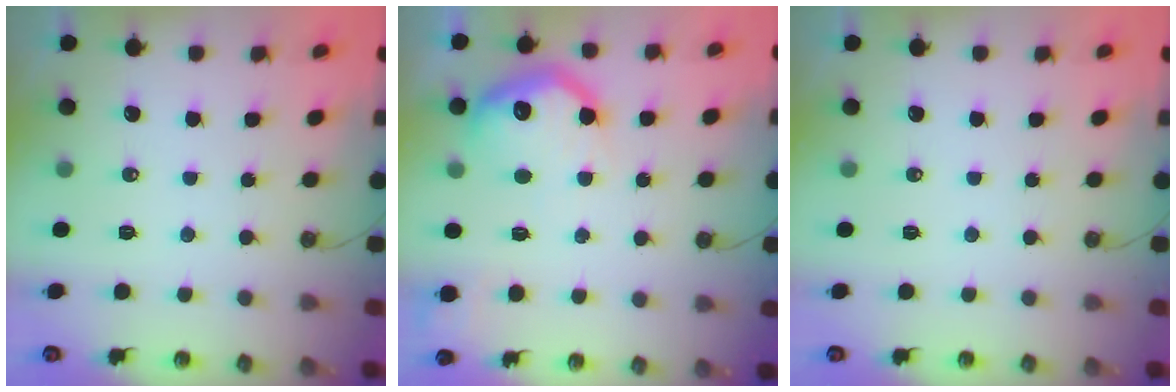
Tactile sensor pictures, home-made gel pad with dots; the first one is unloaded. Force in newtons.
{"total": 15.2, "press": 15.2, "slide": 1.1}
{"total": 0.0}